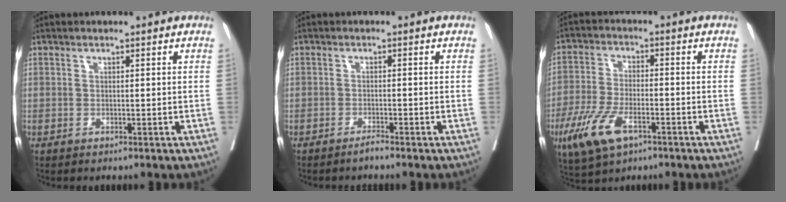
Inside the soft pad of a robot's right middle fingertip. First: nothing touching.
{"total": 1.2, "force": [-1.1, -0.2, 0.5], "torque": [-0.010, -0.002, -0.020]}
{"total": 9.4, "force": [-4.8, 3.8, 7.0], "torque": [-0.154, -0.012, -0.087]}